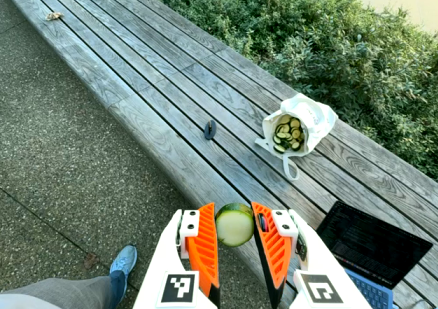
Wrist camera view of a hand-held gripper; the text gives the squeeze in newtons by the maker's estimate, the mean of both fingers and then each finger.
{"total": 9.3, "left": 10.1, "right": 8.5}